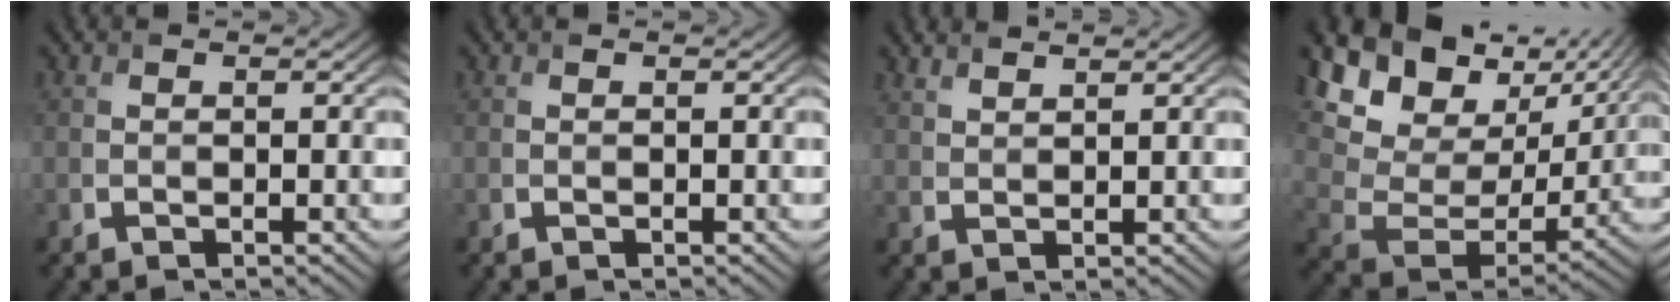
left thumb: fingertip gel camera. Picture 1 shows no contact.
{"total": 0.0}
{"total": 2.6, "force": [2.4, 0.6, 1.0], "torque": [-0.022, -0.001, 0.050]}
{"total": 16.9, "force": [8.1, 11.0, 9.9], "torque": [-0.220, 0.014, 0.159]}